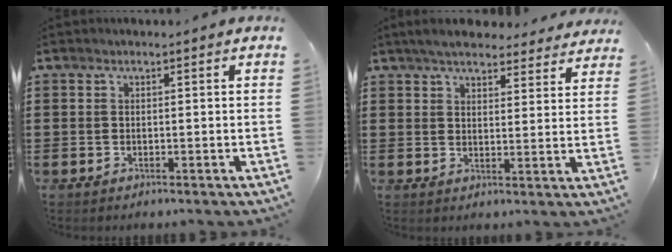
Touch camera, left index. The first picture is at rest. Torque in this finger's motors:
{"motor_torque": [2.14, 0.00, 0.69, 0.08]}